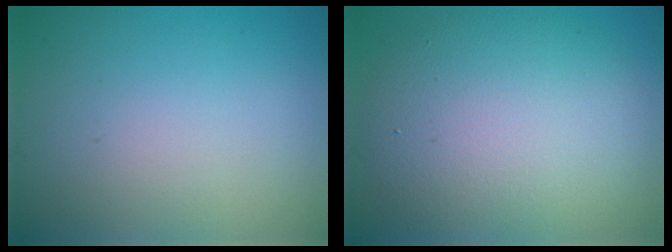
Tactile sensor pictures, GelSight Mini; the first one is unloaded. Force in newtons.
{"total": 9.4, "press": 9.4, "slide": 0.9}